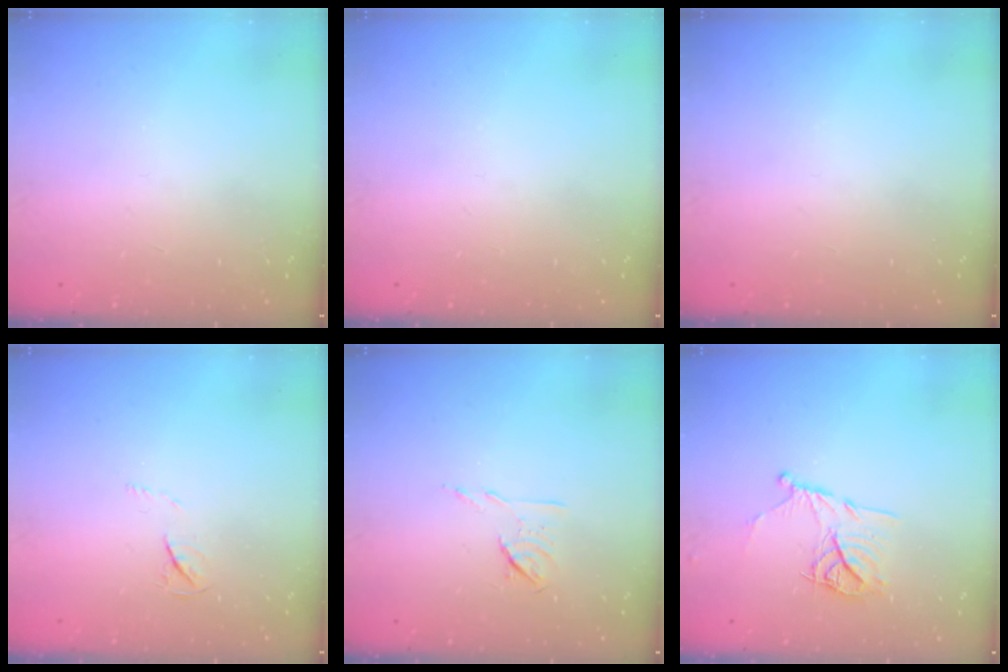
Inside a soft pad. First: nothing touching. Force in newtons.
{"total": 0.0}
{"total": 0.0}
{"total": 3.1, "press": 3.1, "slide": 0.5}
{"total": 6.4, "press": 6.3, "slide": 1.2}
{"total": 11.8, "press": 11.8, "slide": 0.9}